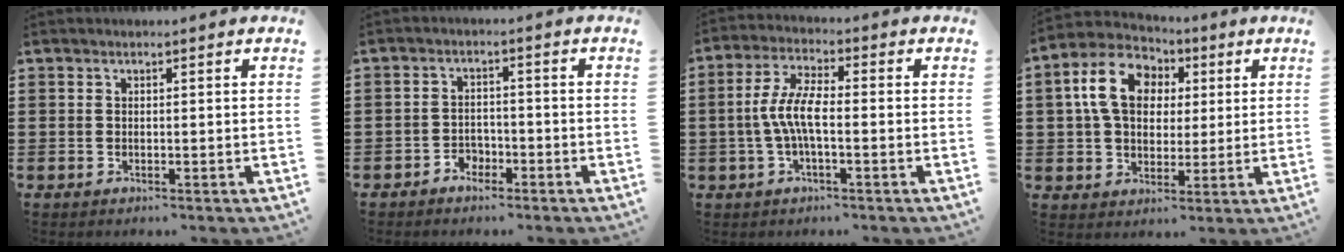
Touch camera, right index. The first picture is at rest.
{"total": 2.4, "force": [-1.9, 1.3, 0.7], "torque": [-0.020, -0.001, -0.039]}
{"total": 6.4, "force": [-1.1, 2.0, 6.0], "torque": [-0.140, -0.007, -0.029]}
{"total": 10.6, "force": [2.7, 8.0, 6.4], "torque": [-0.142, 0.018, 0.046]}